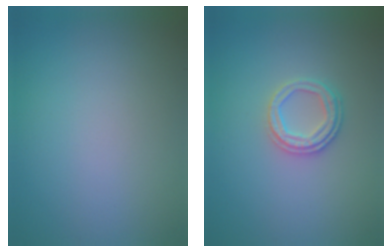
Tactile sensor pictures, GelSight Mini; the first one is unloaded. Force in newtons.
{"total": 2.5, "press": 2.4, "slide": 0.8}